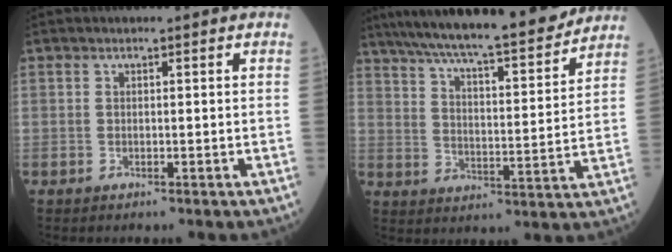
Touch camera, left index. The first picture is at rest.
{"total": 22.5, "force": [19.7, 2.3, 10.7], "torque": [-0.183, -0.002, 0.285]}